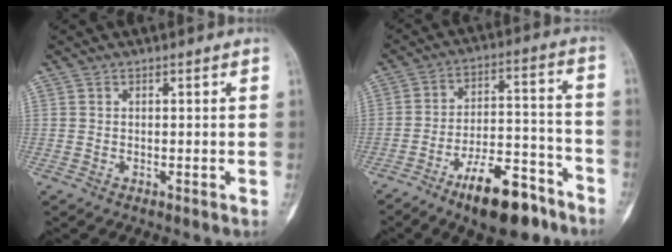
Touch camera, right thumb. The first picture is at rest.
{"total": 15.6, "force": [-10.2, 5.9, 10.2], "torque": [-0.141, 0.079, -0.161]}